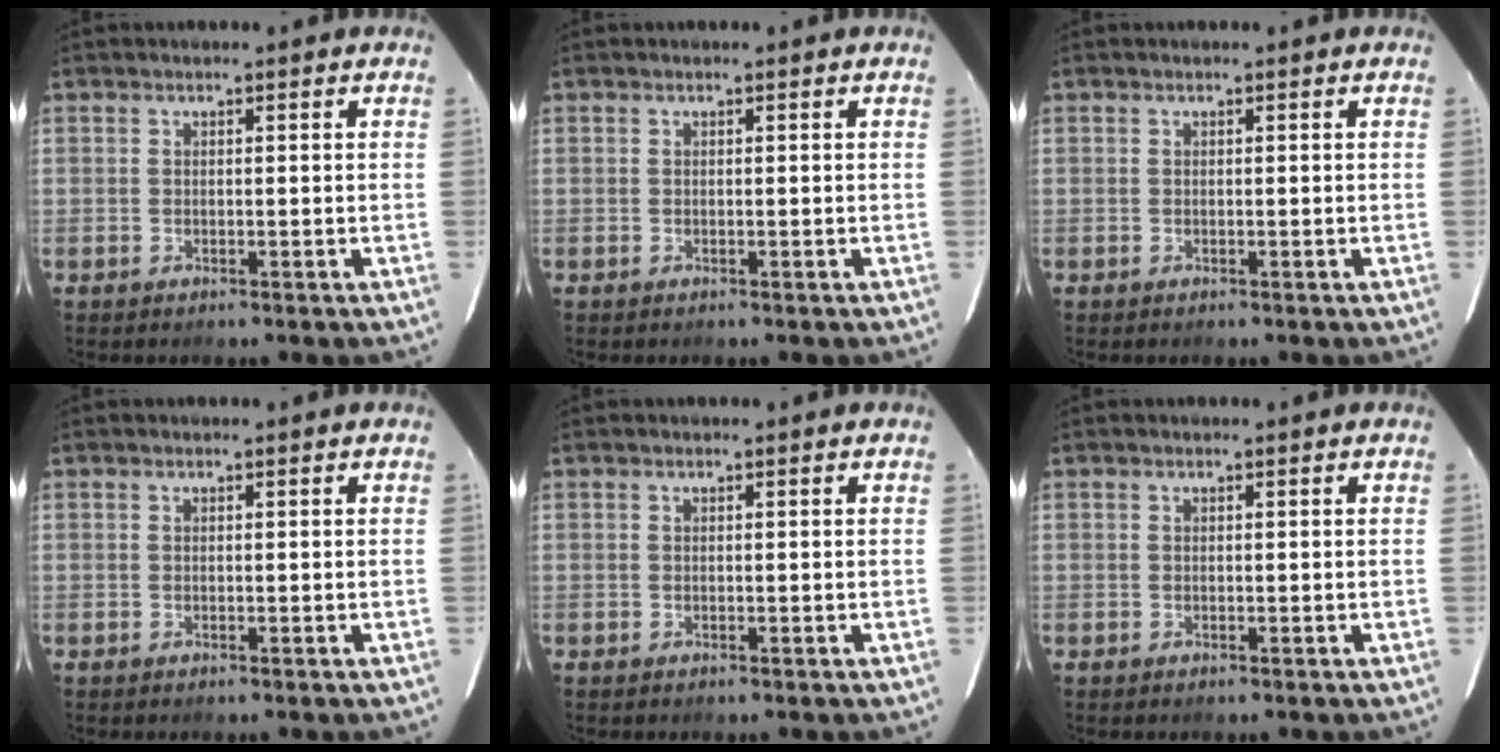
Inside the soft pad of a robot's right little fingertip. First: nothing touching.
{"total": 0.0}
{"total": 0.0}
{"total": 0.0}
{"total": 0.0}
{"total": 0.0}